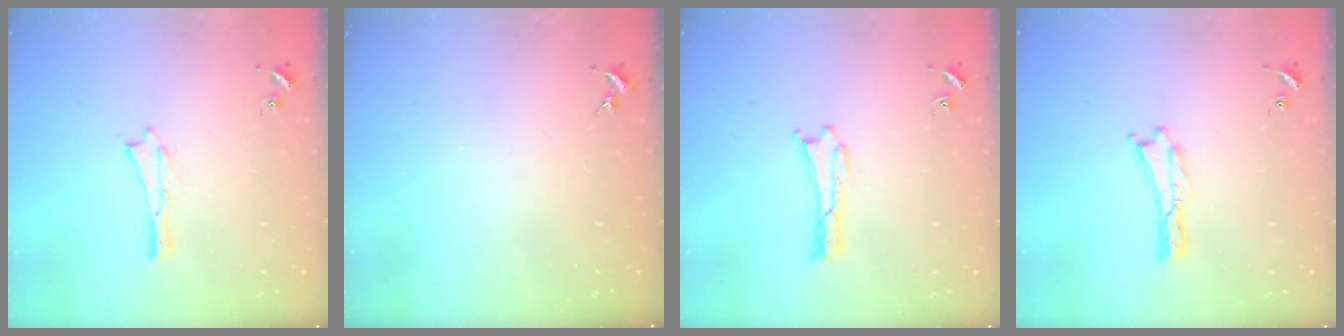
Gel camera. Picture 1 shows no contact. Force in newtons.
{"total": 0.0}
{"total": 0.0}
{"total": 0.0}